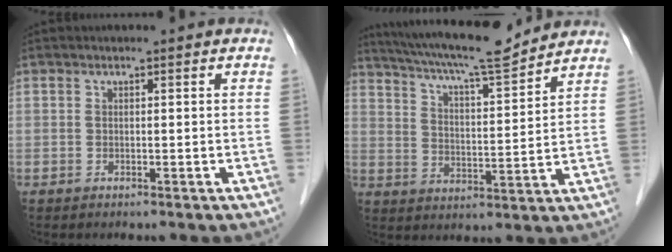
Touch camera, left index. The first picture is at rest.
{"total": 15.3, "force": [13.8, 0.8, 6.5], "torque": [-0.118, 0.005, 0.218]}